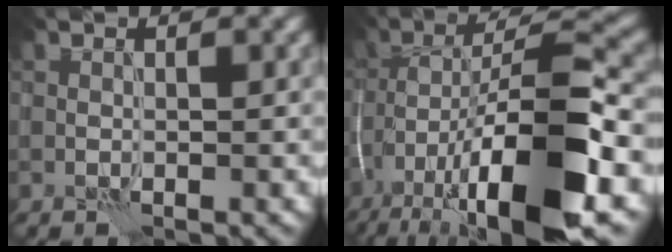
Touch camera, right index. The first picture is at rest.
{"total": 14.8, "force": [-7.2, 4.6, 12.0], "torque": [-0.211, 0.010, -0.126]}